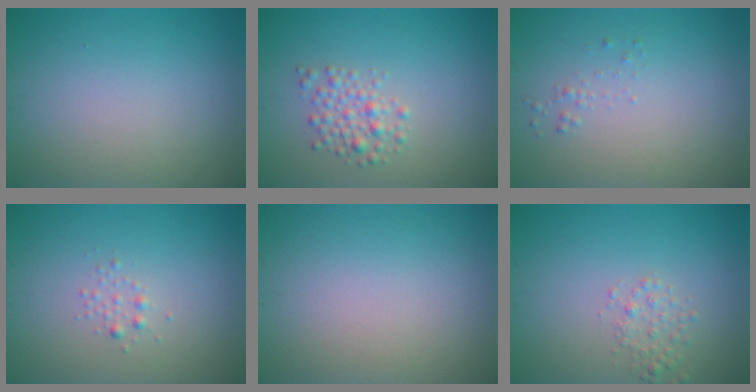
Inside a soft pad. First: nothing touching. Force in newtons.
{"total": 2.3, "press": 2.3, "slide": 0.1}
{"total": 0.6, "press": 0.6, "slide": 0.1}
{"total": 0.9, "press": 0.9, "slide": 0.0}
{"total": 0.0}
{"total": 1.5, "press": 1.5, "slide": 0.1}